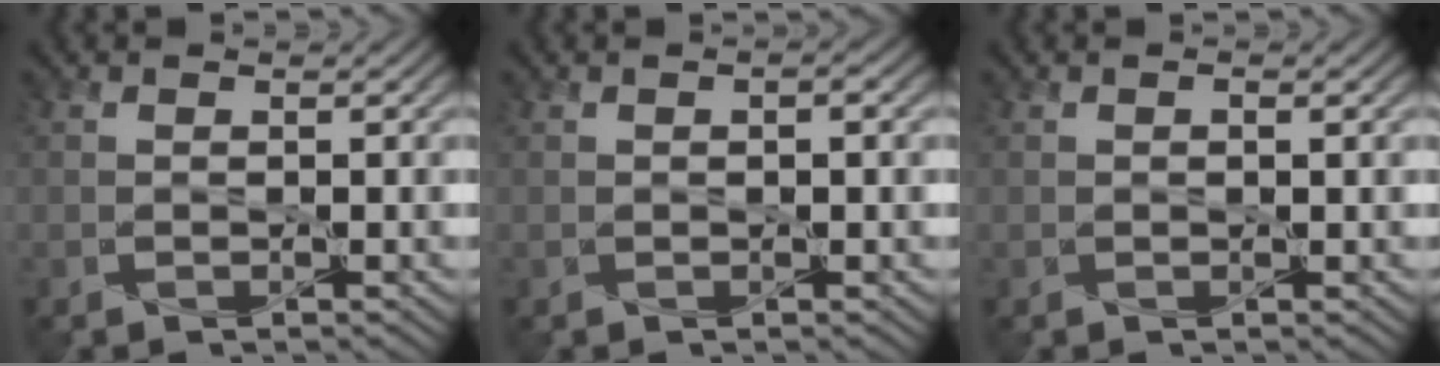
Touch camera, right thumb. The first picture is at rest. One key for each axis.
{"total": 0.9, "fx": 0.3, "fy": 0.4, "fz": 0.7, "tx": -0.012, "ty": -0.001, "tz": 0.009}
{"total": 0.5, "fx": 0.3, "fy": 0.2, "fz": 0.4, "tx": -0.005, "ty": -0.003, "tz": 0.008}